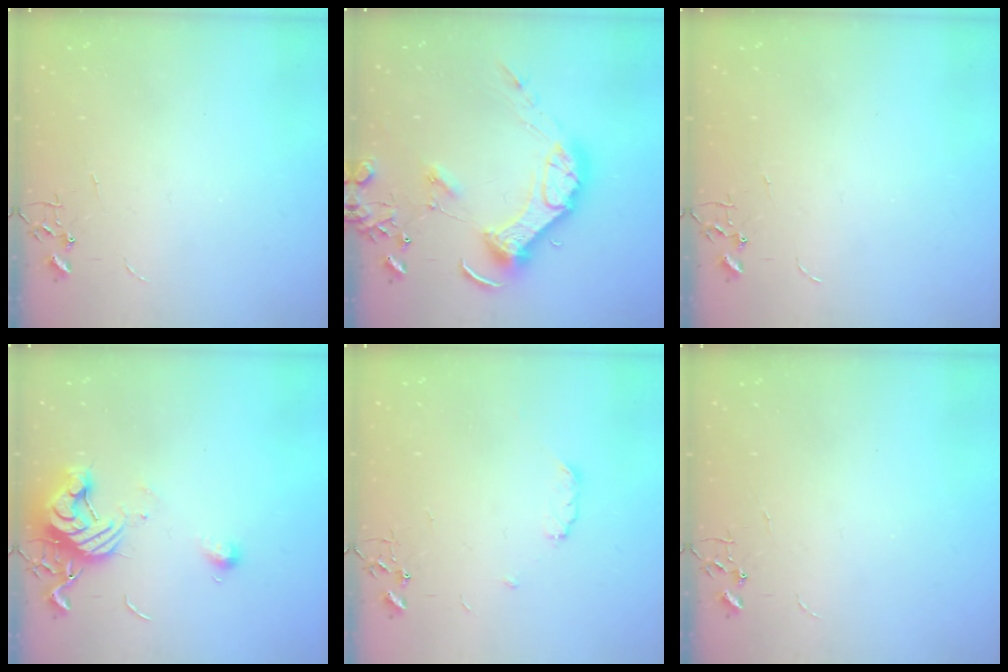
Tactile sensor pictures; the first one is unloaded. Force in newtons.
{"total": 16.4, "press": 16.3, "slide": 2.3}
{"total": 0.0}
{"total": 12.6, "press": 12.5, "slide": 0.9}
{"total": 5.0, "press": 4.9, "slide": 0.6}
{"total": 0.0}